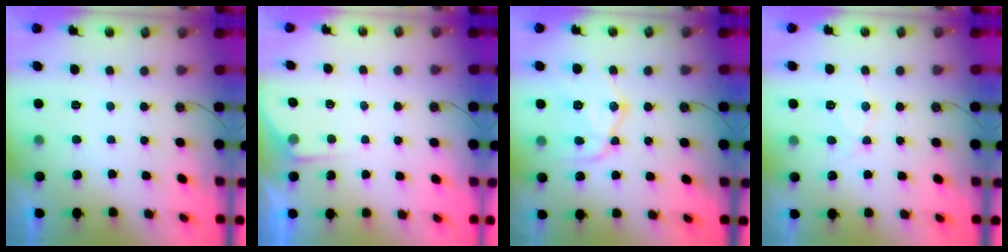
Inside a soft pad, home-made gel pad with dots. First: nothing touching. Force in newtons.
{"total": 3.9, "press": 3.8, "slide": 0.6}
{"total": 13.4, "press": 13.4, "slide": 1.1}
{"total": 9.0, "press": 9.0, "slide": 0.7}